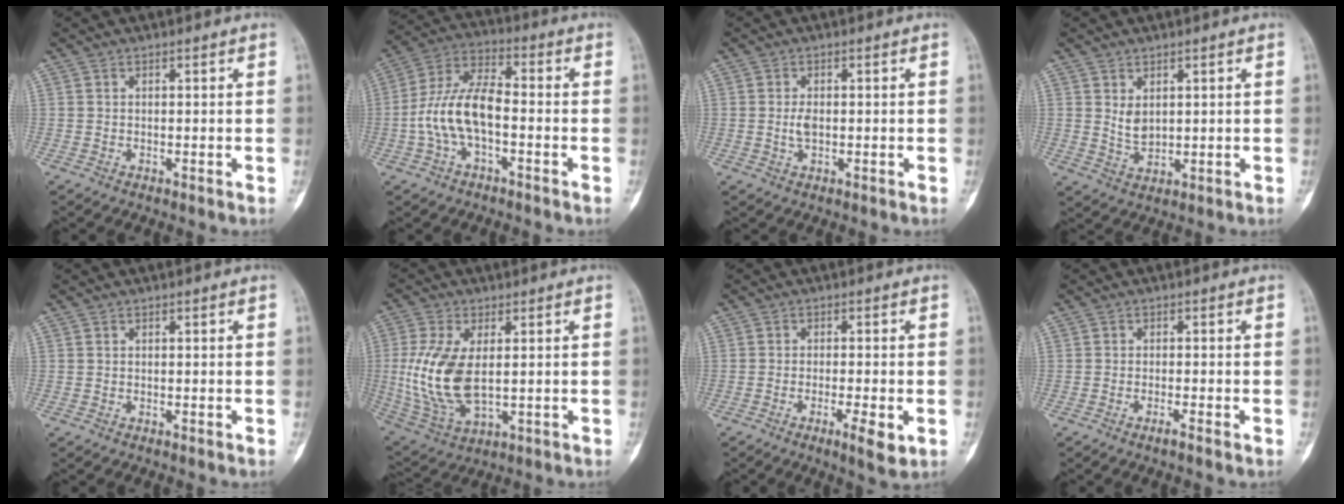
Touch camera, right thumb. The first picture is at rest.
{"total": 11.6, "force": [-2.3, 5.6, 9.9], "torque": [-0.199, 0.043, -0.051]}
{"total": 2.3, "force": [-0.1, 1.3, 1.9], "torque": [-0.037, 0.000, -0.003]}
{"total": 3.7, "force": [1.3, 2.3, 2.6], "torque": [-0.039, -0.016, 0.034]}
{"total": 0.0}
{"total": 13.9, "force": [0.8, 7.2, 11.9], "torque": [-0.256, -0.011, 0.030]}
{"total": 5.2, "force": [-1.9, 1.0, 4.7], "torque": [-0.077, -0.006, -0.032]}
{"total": 1.7, "force": [-1.1, 0.0, 1.3], "torque": [-0.027, 0.001, -0.024]}